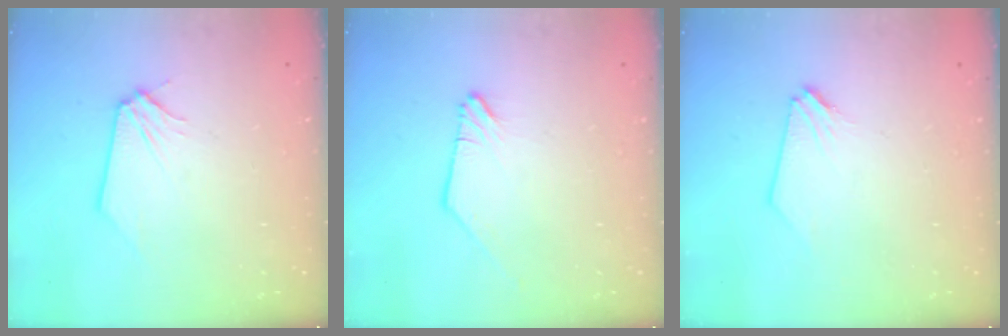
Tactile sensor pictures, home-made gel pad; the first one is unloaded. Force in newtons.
{"total": 0.0}
{"total": 0.0}